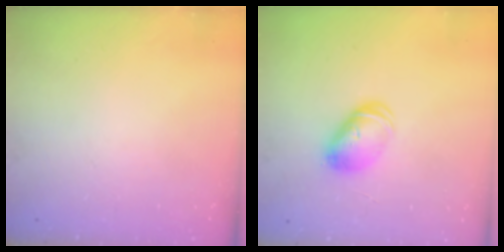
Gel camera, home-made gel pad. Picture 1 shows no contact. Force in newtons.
{"total": 8.0, "press": 7.9, "slide": 0.4}